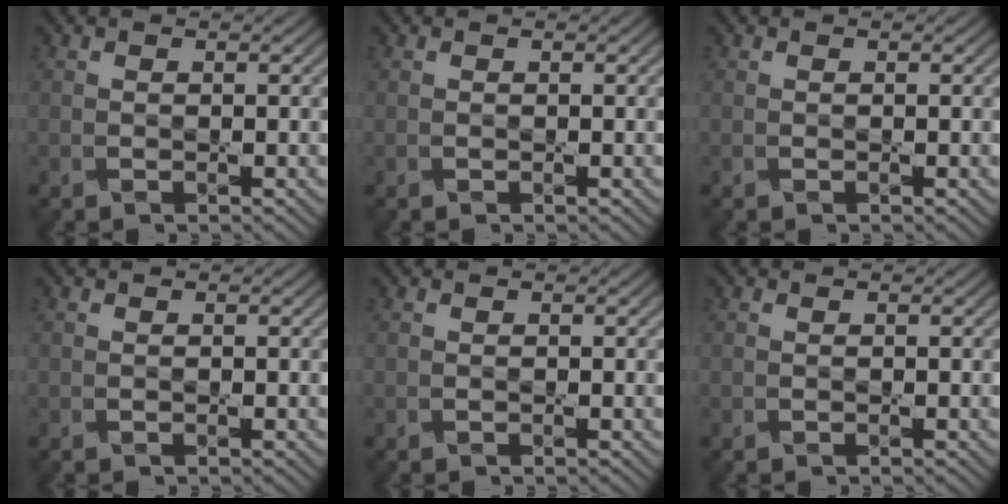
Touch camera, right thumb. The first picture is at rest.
{"total": 0.0}
{"total": 0.0}
{"total": 0.0}
{"total": 0.0}
{"total": 0.0}